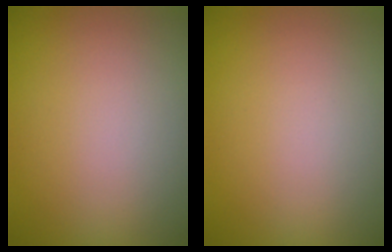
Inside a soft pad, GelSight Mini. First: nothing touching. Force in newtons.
{"total": 0.0}